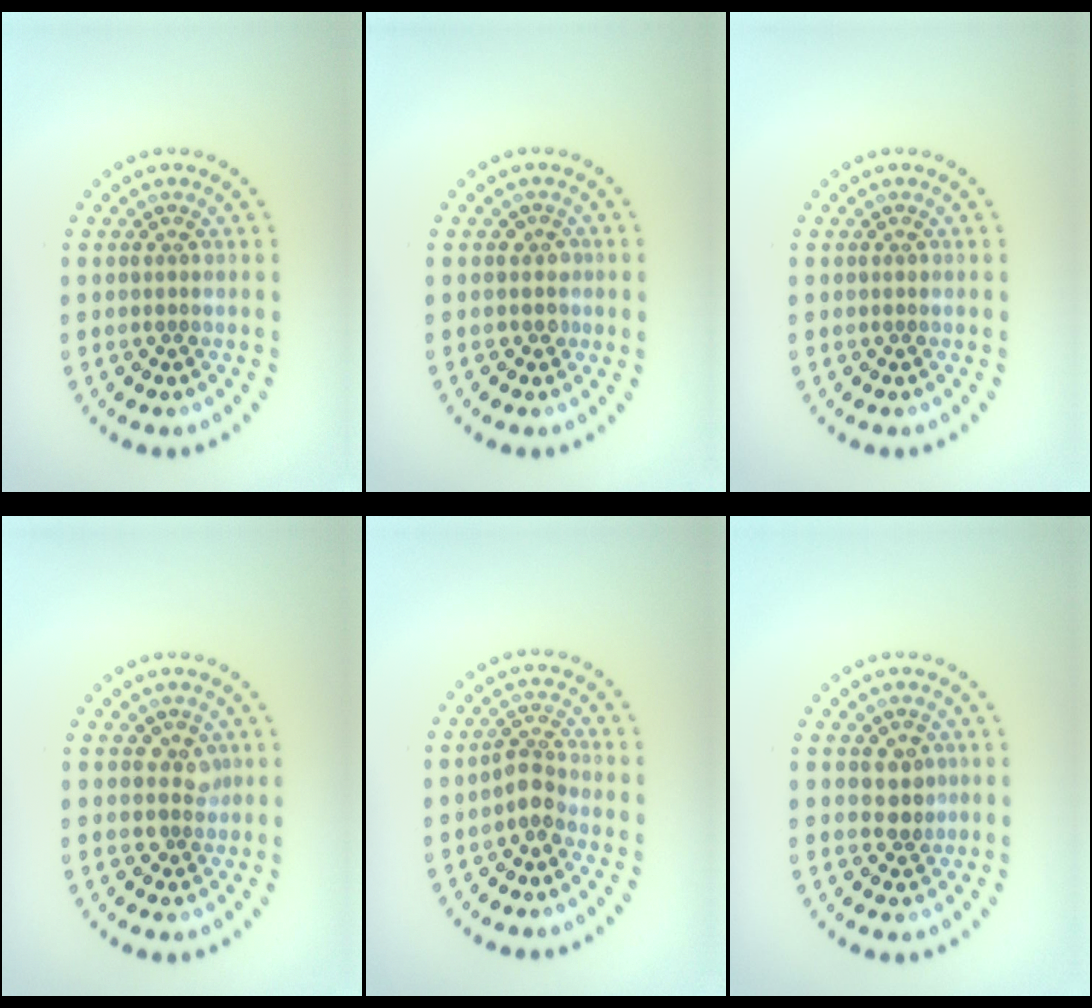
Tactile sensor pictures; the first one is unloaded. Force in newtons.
{"total": 1.1, "press": 0.9, "slide": 0.6}
{"total": 0.0}
{"total": 1.7, "press": 1.3, "slide": 1.1}
{"total": 2.0, "press": 1.6, "slide": 1.2}
{"total": 1.9, "press": 1.7, "slide": 0.9}